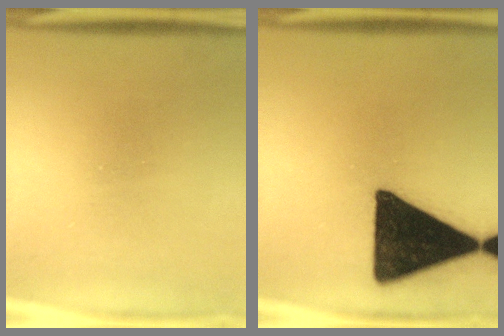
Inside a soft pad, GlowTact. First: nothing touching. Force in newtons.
{"total": 19.7}